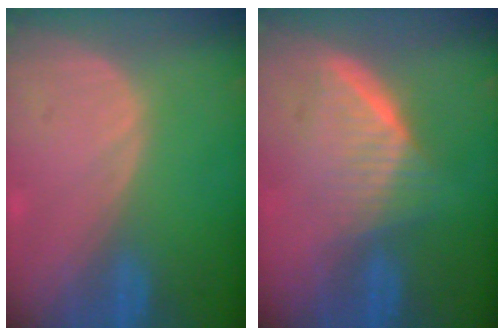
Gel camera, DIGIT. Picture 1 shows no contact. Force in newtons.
{"total": 6.8, "press": 6.0, "slide": 3.1}